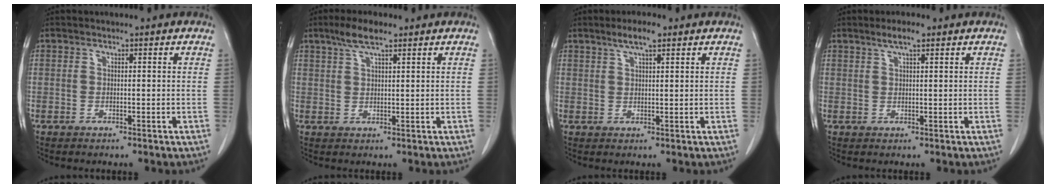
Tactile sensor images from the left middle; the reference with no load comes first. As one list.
[{"total": 4.4, "force": [3.0, 0.9, 3.0], "torque": [-0.066, 0.009, 0.059]}, {"total": 3.6, "force": [2.4, 0.5, 2.6], "torque": [-0.052, 0.004, 0.043]}, {"total": 2.6, "force": [1.8, 0.3, 1.9], "torque": [-0.040, 0.004, 0.032]}]